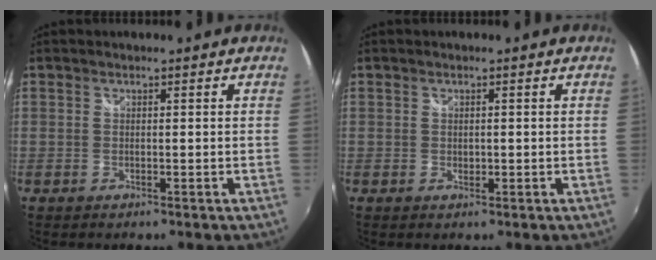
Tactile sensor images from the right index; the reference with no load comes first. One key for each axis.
{"total": 0.9, "fx": 0.0, "fy": 0.6, "fz": 0.6, "tx": -0.008, "ty": 0.001, "tz": 0.000}